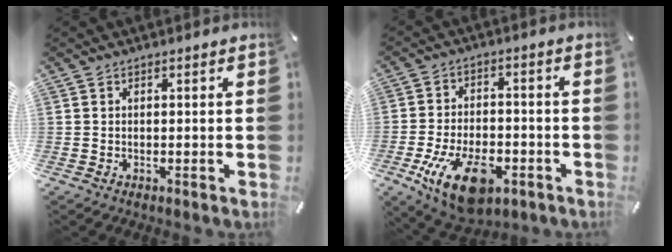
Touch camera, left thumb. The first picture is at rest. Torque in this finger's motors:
{"motor_torque": [0.54, 3.14, 1.22, 0.78, 0.42]}